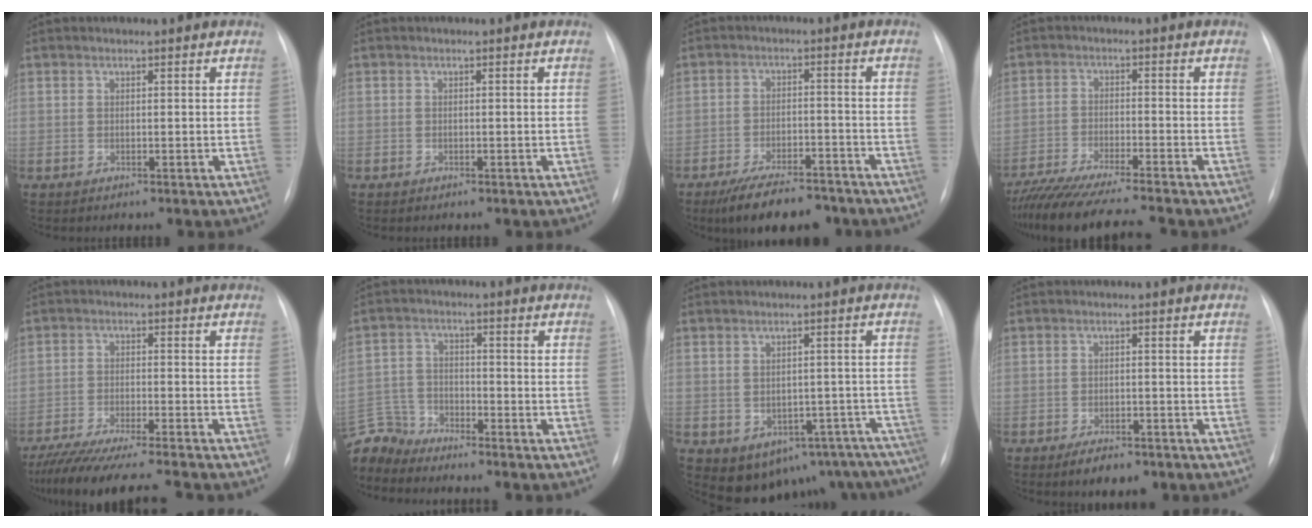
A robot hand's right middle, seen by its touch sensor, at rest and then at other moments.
{"total": 0.0}
{"total": 10.8, "force": [-8.6, 3.5, 5.5], "torque": [-0.086, -0.005, -0.134]}
{"total": 13.6, "force": [-11.8, -0.2, 6.8], "torque": [-0.112, -0.031, -0.188]}
{"total": 13.9, "force": [-12.1, -0.3, 6.9], "torque": [-0.106, -0.035, -0.188]}
{"total": 7.4, "force": [-7.2, 1.7, -0.4], "torque": [0.001, 0.007, -0.145]}
{"total": 15.7, "force": [-10.6, 10.0, 5.9], "torque": [-0.071, 0.036, -0.104]}
{"total": 4.3, "force": [-3.0, 1.7, 2.5], "torque": [-0.043, -0.005, -0.038]}